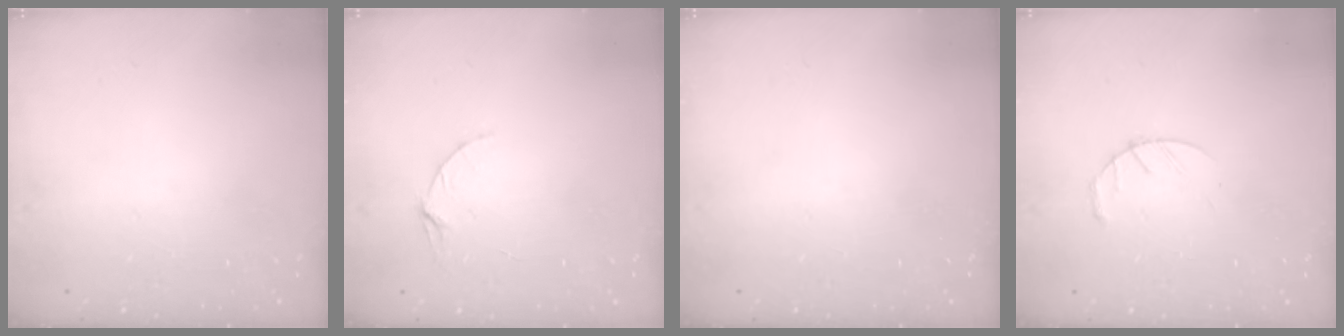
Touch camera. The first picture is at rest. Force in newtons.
{"total": 3.7, "press": 3.7, "slide": 0.4}
{"total": 0.0}
{"total": 4.4, "press": 4.4, "slide": 0.7}